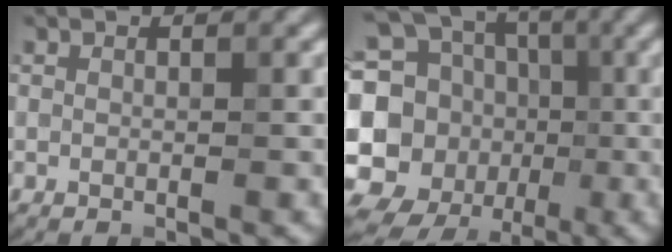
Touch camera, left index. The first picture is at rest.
{"total": 17.3, "force": [-1.4, 15.7, 7.2], "torque": [-0.169, 0.020, -0.047]}